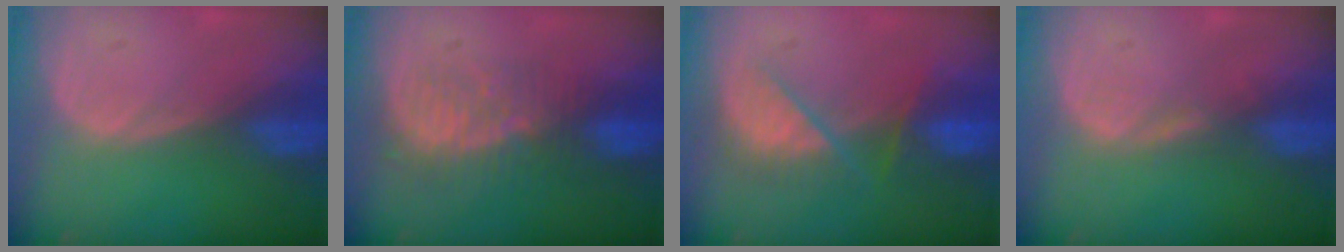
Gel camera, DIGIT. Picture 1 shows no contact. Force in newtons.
{"total": 8.5, "press": 7.6, "slide": 3.9}
{"total": 7.5, "press": 7.3, "slide": 2.0}
{"total": 1.3, "press": 1.3, "slide": 0.2}